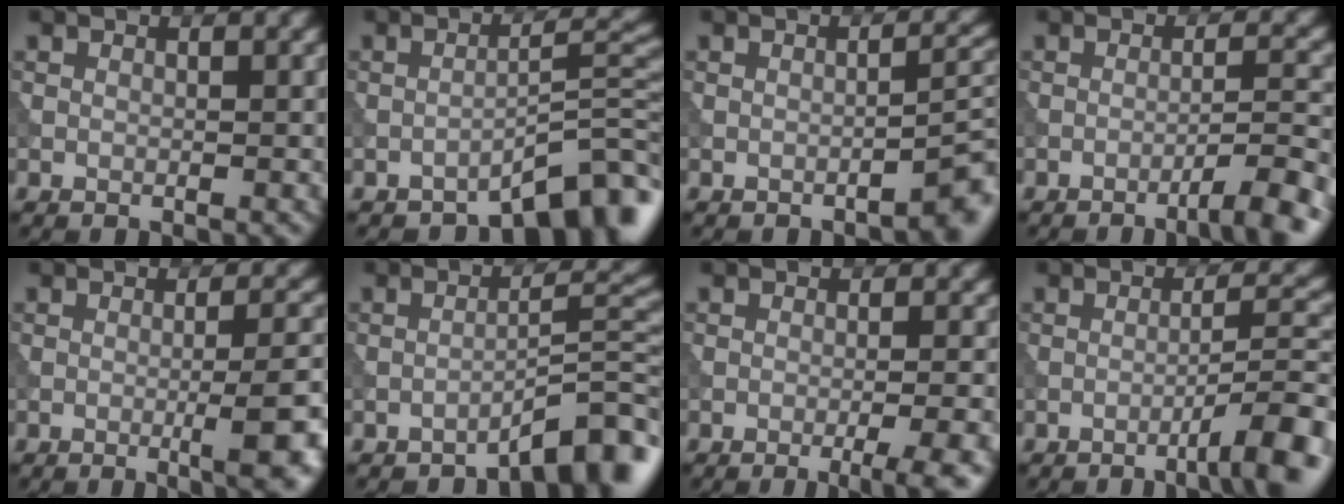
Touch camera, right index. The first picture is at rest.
{"total": 6.0, "force": [-4.6, 1.1, 3.7], "torque": [-0.038, 0.016, -0.070]}
{"total": 3.0, "force": [-1.9, 0.5, 2.3], "torque": [-0.020, 0.019, -0.035]}
{"total": 4.8, "force": [-2.9, 0.6, 3.7], "torque": [-0.045, 0.014, -0.053]}
{"total": 7.2, "force": [-1.9, 2.0, 6.6], "torque": [-0.070, 0.003, -0.023]}
{"total": 5.4, "force": [-4.2, 0.7, 3.4], "torque": [-0.037, 0.022, -0.066]}
{"total": 5.8, "force": [-3.0, 1.4, 4.8], "torque": [-0.046, 0.009, -0.041]}
{"total": 6.8, "force": [-3.7, 1.1, 5.6], "torque": [-0.069, 0.019, -0.061]}